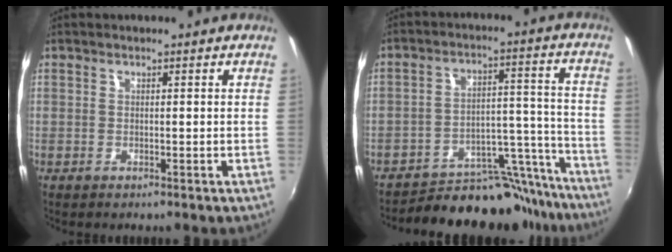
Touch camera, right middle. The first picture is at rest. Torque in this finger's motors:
{"motor_torque": [0.99, -1.15, 0.15, 0.02]}